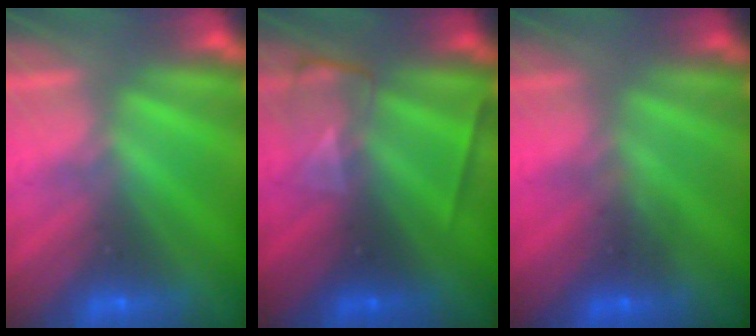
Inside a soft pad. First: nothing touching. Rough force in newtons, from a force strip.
{"total": 2.1}
{"total": 1.3}